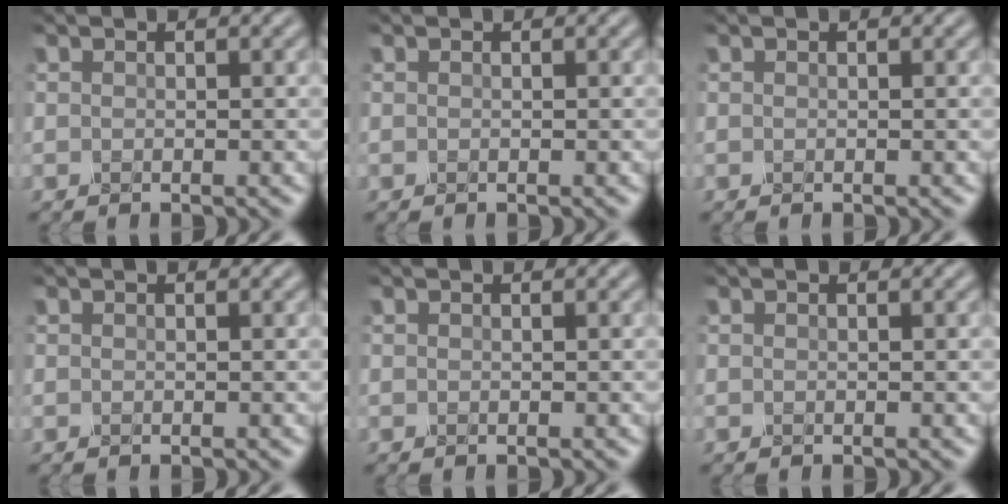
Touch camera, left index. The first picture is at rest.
{"total": 0.0}
{"total": 0.0}
{"total": 0.0}
{"total": 0.0}
{"total": 0.0}